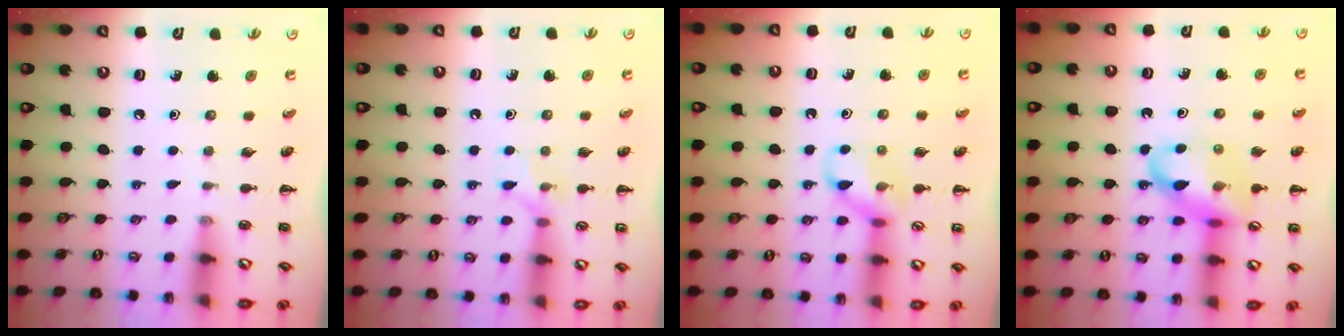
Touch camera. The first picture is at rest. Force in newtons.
{"total": 6.3, "press": 6.2, "slide": 0.9}
{"total": 10.1, "press": 10.0, "slide": 0.9}
{"total": 14.7, "press": 14.4, "slide": 2.8}